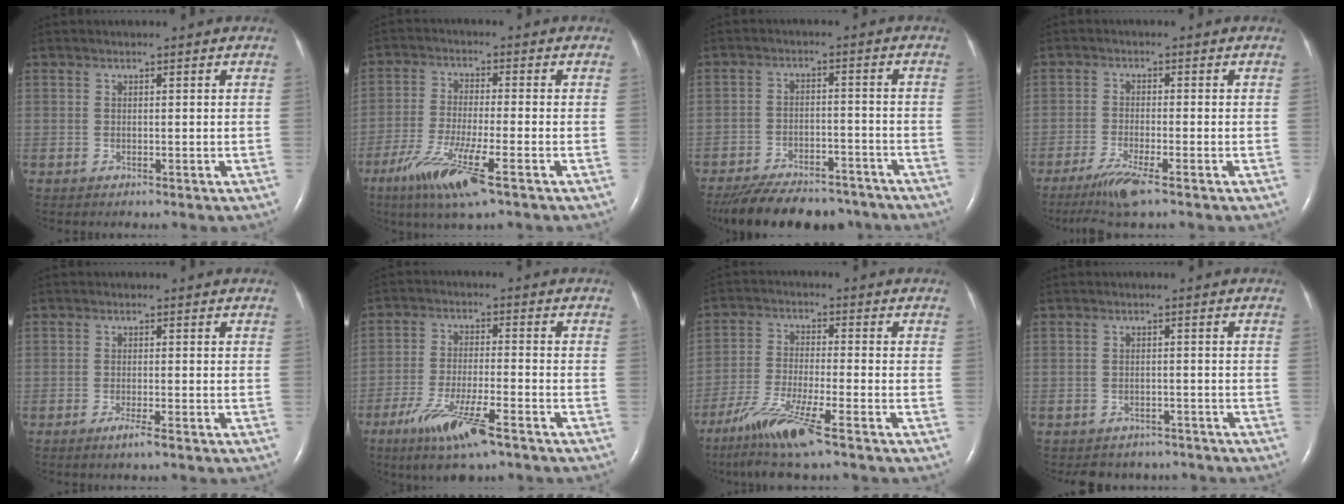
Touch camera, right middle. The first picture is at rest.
{"total": 10.0, "force": [-5.6, 0.6, 8.2], "torque": [-0.170, -0.028, -0.101]}
{"total": 17.2, "force": [-14.5, 6.3, 6.6], "torque": [-0.142, -0.010, -0.207]}
{"total": 5.6, "force": [-3.9, 0.0, 4.0], "torque": [-0.086, -0.019, -0.075]}
{"total": 2.0, "force": [-1.3, -0.1, 1.5], "torque": [-0.033, -0.004, -0.025]}
{"total": 10.8, "force": [-6.8, 1.5, 8.2], "torque": [-0.168, -0.025, -0.116]}
{"total": 10.3, "force": [-7.0, 0.1, 7.6], "torque": [-0.161, -0.035, -0.131]}
{"total": 5.7, "force": [-5.0, 2.7, 0.1], "torque": [0.000, 0.009, -0.060]}